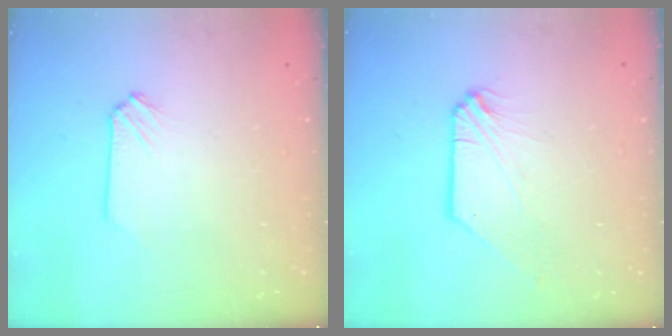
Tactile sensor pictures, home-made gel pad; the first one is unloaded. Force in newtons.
{"total": 0.0}